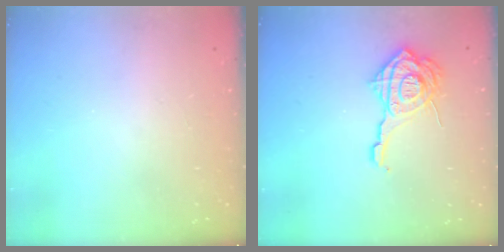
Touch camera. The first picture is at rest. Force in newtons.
{"total": 15.4, "press": 15.4, "slide": 1.3}